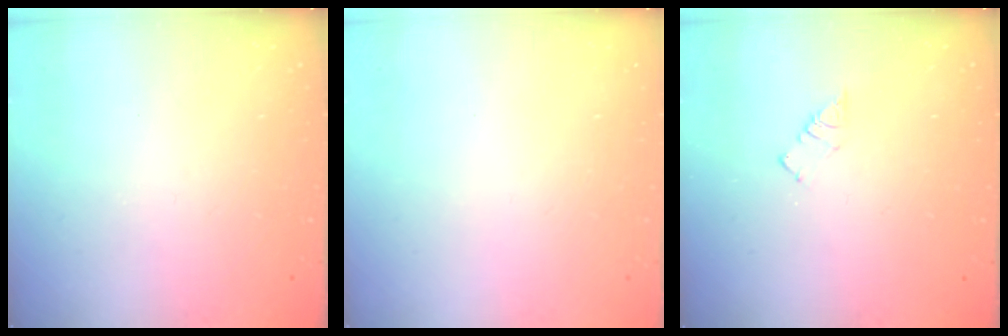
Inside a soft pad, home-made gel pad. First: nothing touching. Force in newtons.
{"total": 1.5, "press": 1.5, "slide": 0.1}
{"total": 2.6, "press": 2.6, "slide": 0.3}